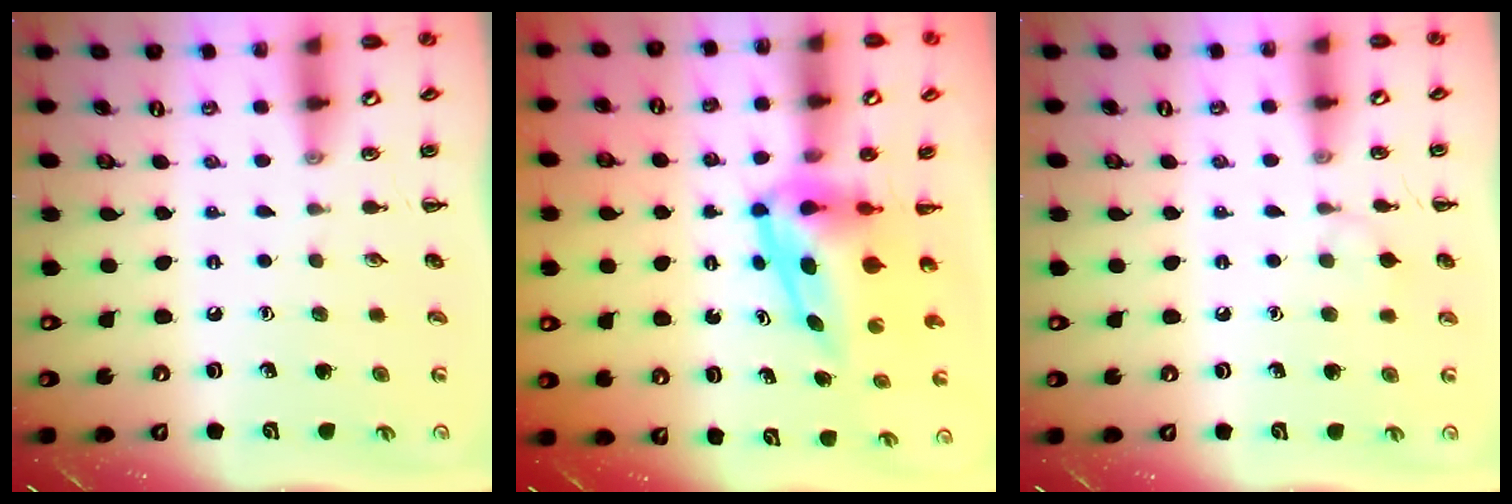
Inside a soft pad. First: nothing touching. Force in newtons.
{"total": 7.7, "press": 7.4, "slide": 2.0}
{"total": 5.4, "press": 5.1, "slide": 1.6}